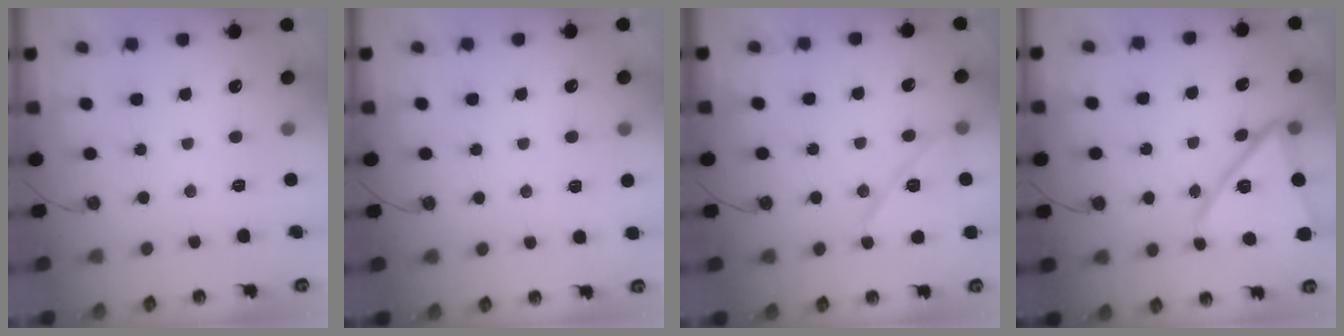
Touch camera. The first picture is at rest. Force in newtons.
{"total": 3.4, "press": 3.1, "slide": 1.4}
{"total": 11.7, "press": 11.6, "slide": 0.9}
{"total": 15.1, "press": 15.0, "slide": 1.3}